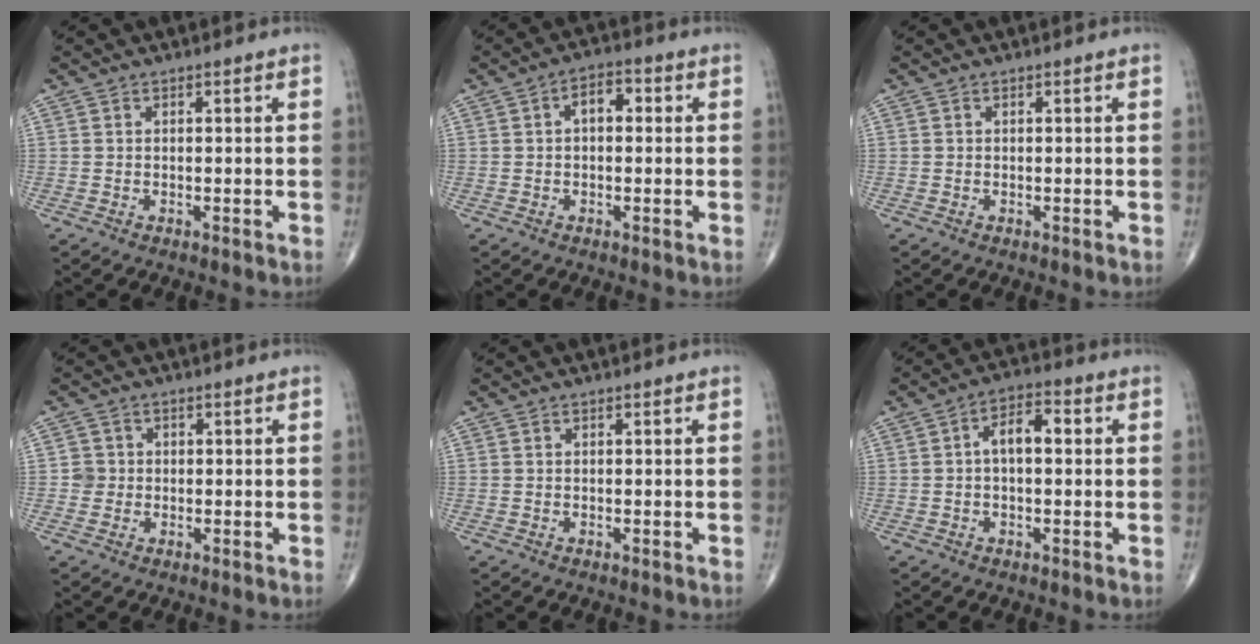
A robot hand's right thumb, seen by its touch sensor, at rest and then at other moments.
{"total": 4.6, "force": [0.6, 2.7, 3.6], "torque": [-0.044, 0.016, 0.000]}
{"total": 0.0}
{"total": 2.3, "force": [-0.1, 2.3, 0.1], "torque": [0.018, 0.008, -0.006]}
{"total": 0.0}
{"total": 6.1, "force": [0.5, 3.1, 5.2], "torque": [-0.081, 0.022, 0.000]}